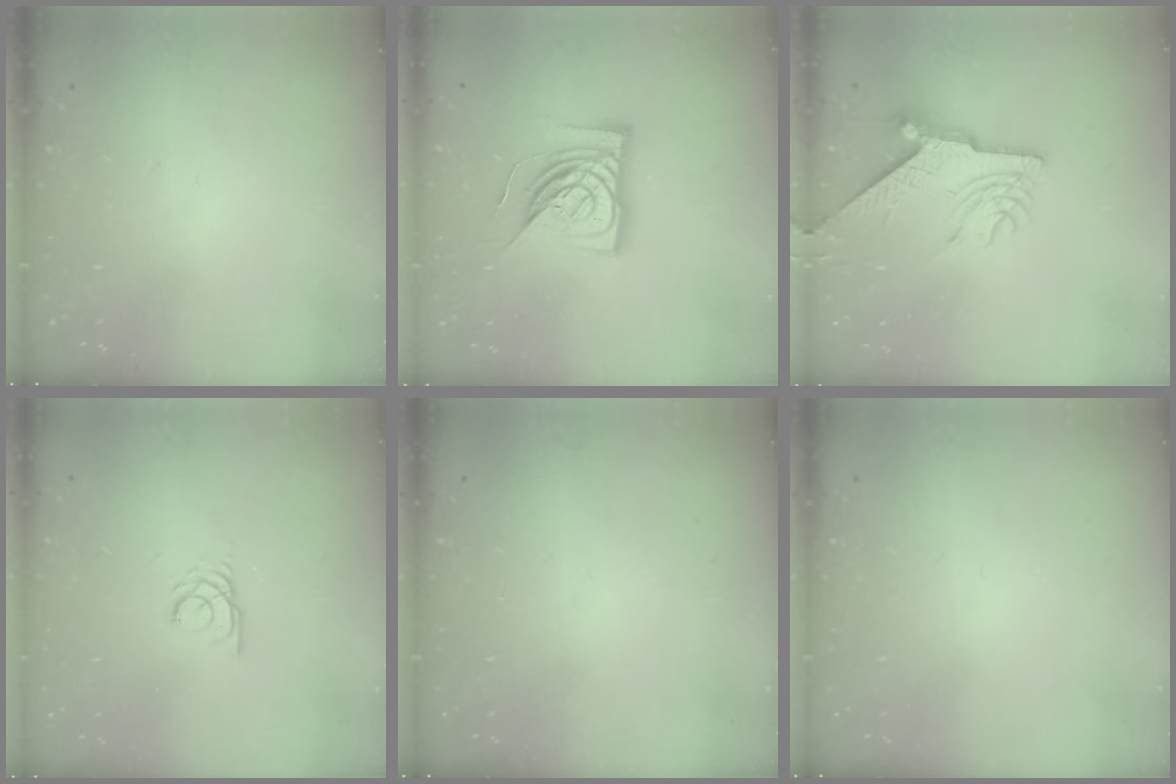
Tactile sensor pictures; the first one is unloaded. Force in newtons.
{"total": 15.6, "press": 15.5, "slide": 1.7}
{"total": 9.4, "press": 9.3, "slide": 0.8}
{"total": 2.9, "press": 2.9, "slide": 0.3}
{"total": 0.0}
{"total": 0.0}